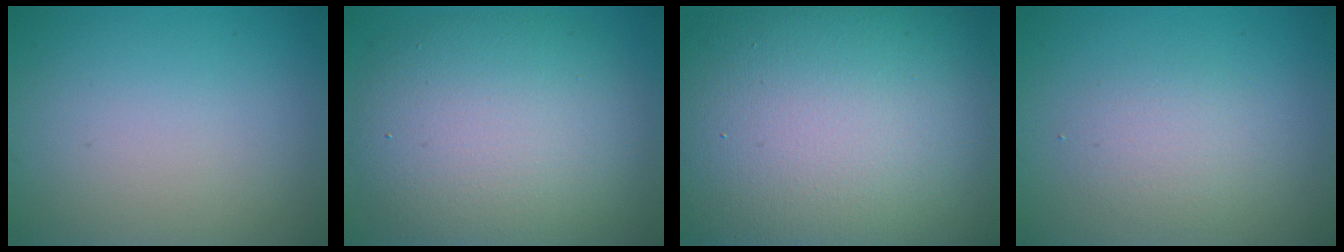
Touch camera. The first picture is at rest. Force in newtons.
{"total": 10.1, "press": 10.1, "slide": 0.8}
{"total": 20.7, "press": 20.7, "slide": 0.9}
{"total": 1.9, "press": 1.9, "slide": 0.0}